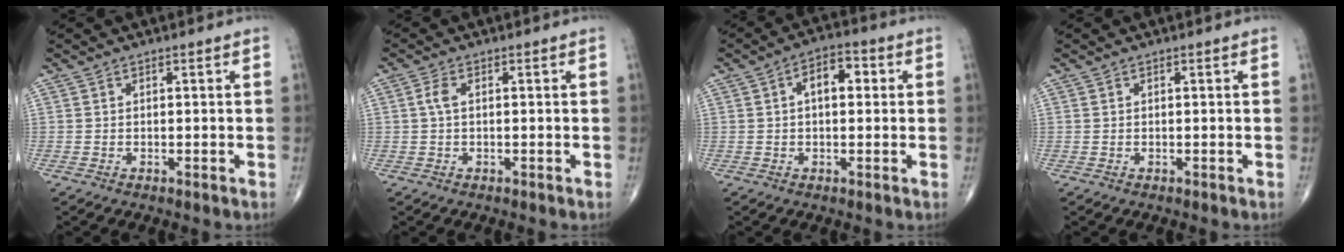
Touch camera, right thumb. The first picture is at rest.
{"total": 2.0, "force": [0.2, 0.9, 1.7], "torque": [-0.041, 0.003, 0.002]}
{"total": 6.2, "force": [1.1, 3.4, 5.0], "torque": [-0.062, 0.018, 0.008]}
{"total": 0.0}